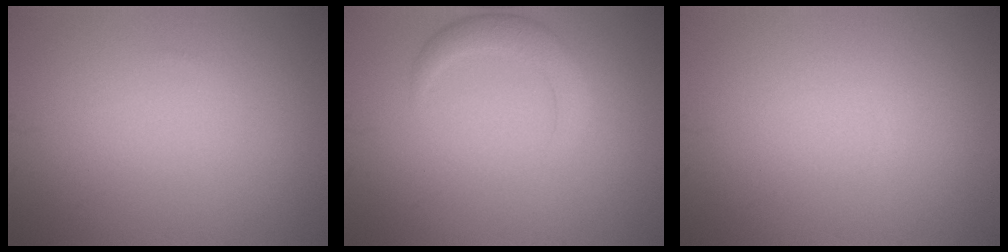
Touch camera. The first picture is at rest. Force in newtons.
{"total": 2.6, "press": 2.6, "slide": 0.1}
{"total": 0.0}